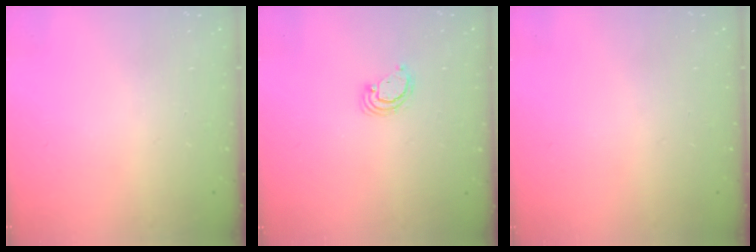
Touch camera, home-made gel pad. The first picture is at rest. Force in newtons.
{"total": 2.9, "press": 2.9, "slide": 0.3}
{"total": 0.0}